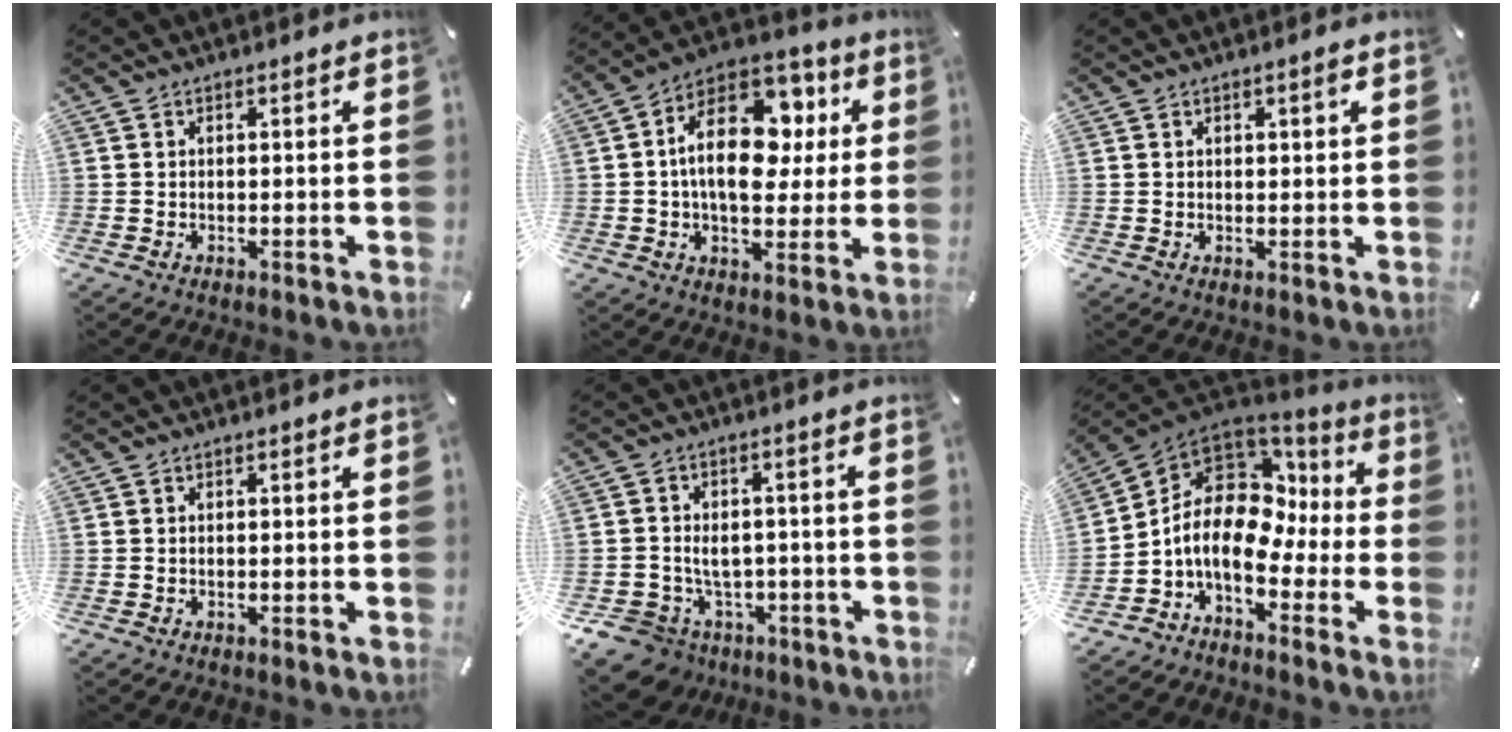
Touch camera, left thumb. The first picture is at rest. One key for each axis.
{"total": 19.4, "fx": 3.7, "fy": 12.7, "fz": 14.2, "tx": -0.233, "ty": -0.007, "tz": 0.067}
{"total": 1.4, "fx": 0.6, "fy": 0.5, "fz": 1.2, "tx": -0.015, "ty": 0.000, "tz": 0.008}
{"total": 0.0}
{"total": 8.3, "fx": -2.3, "fy": 7.5, "fz": 2.8, "tx": -0.076, "ty": 0.018, "tz": -0.034}
{"total": 11.9, "fx": -1.3, "fy": 8.3, "fz": 8.5, "tx": -0.191, "ty": -0.009, "tz": -0.029}